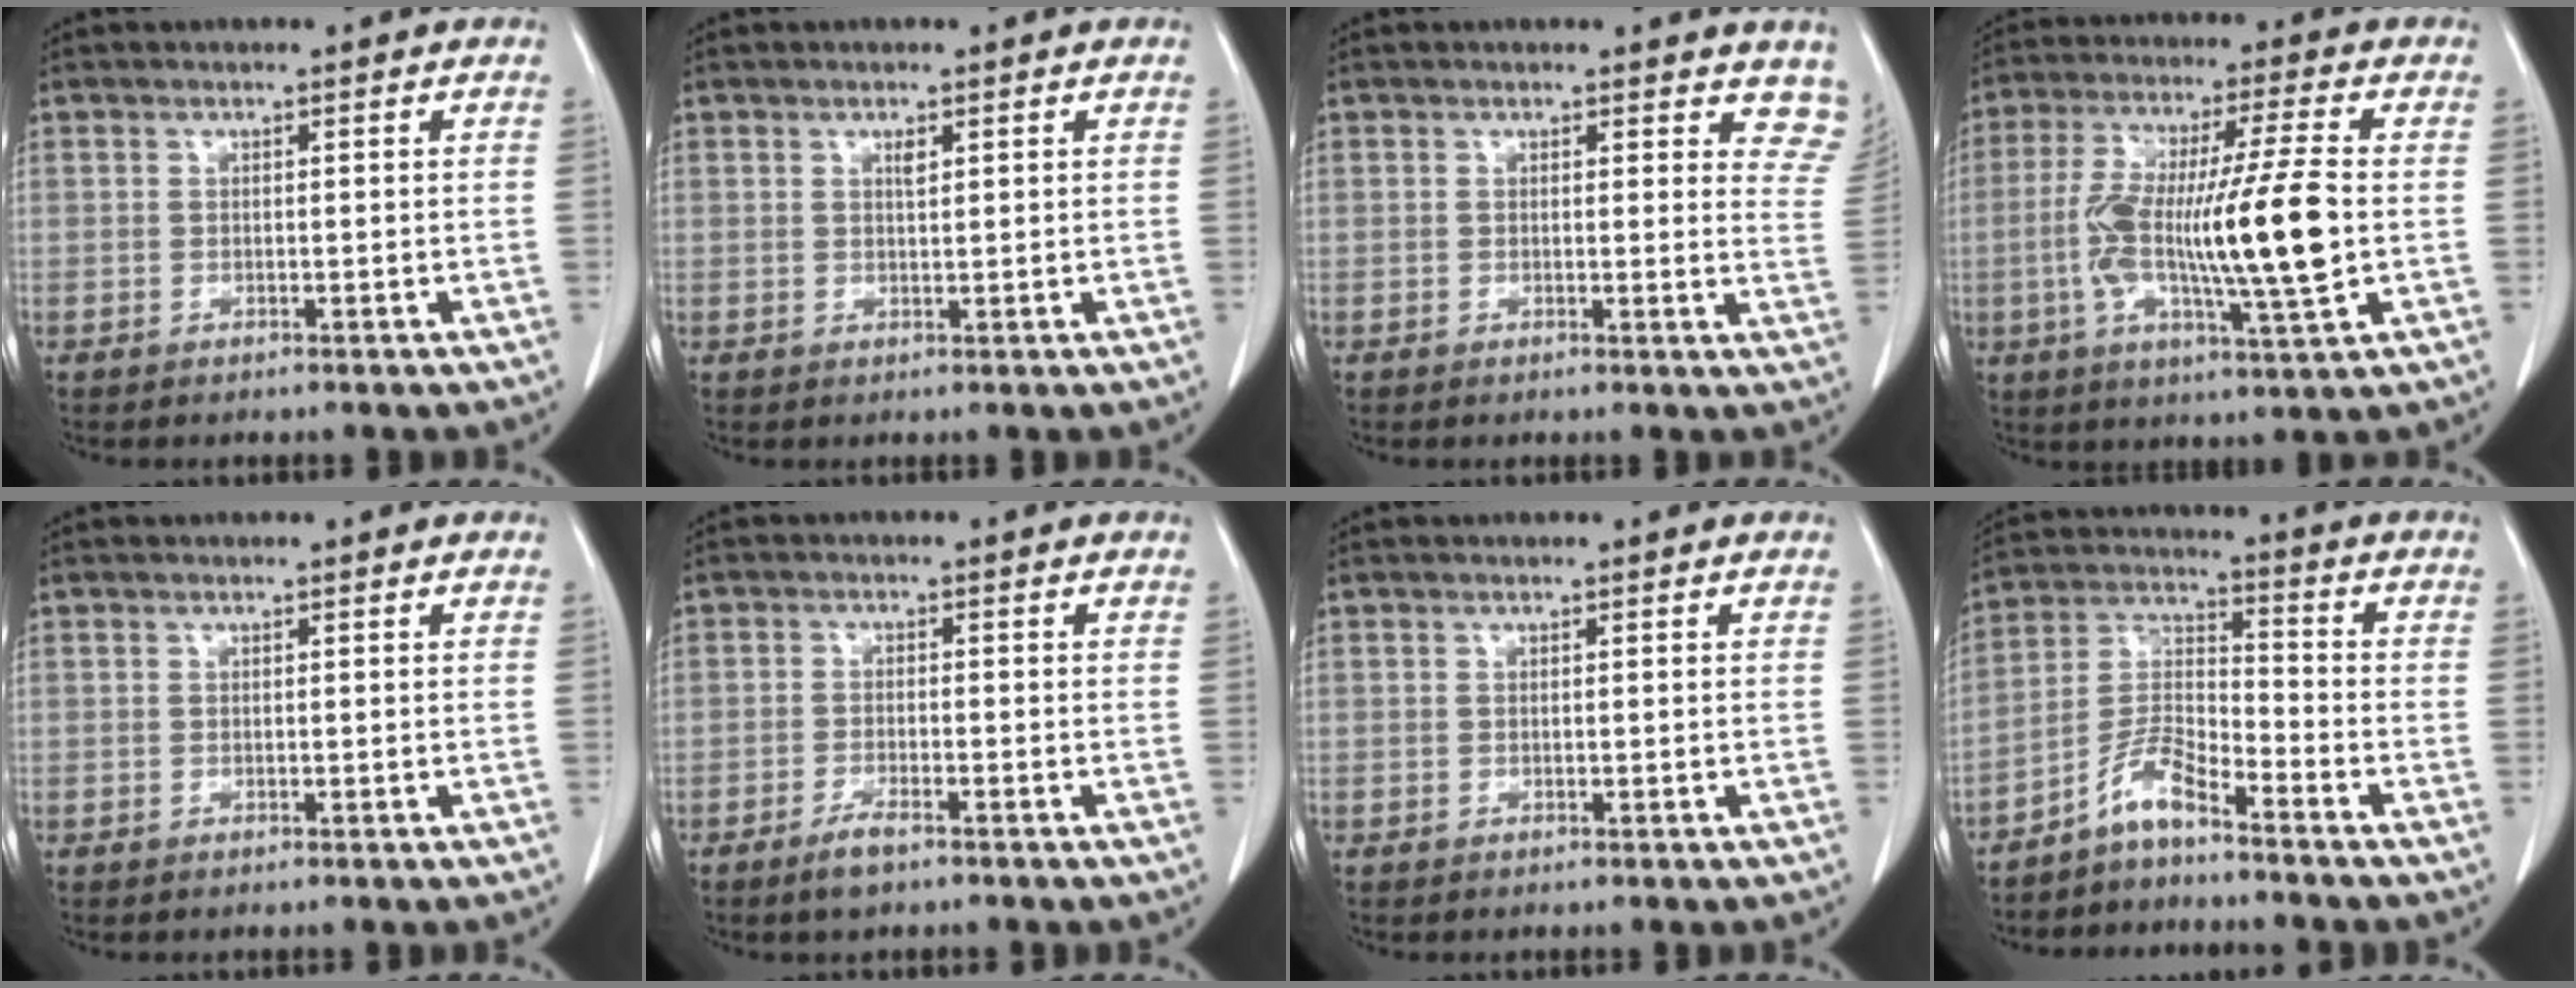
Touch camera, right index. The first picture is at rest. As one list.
[{"total": 1.1, "force": [0.6, 0.3, 0.9], "torque": [-0.017, -0.003, 0.010]}, {"total": 6.9, "force": [6.2, 2.4, 1.9], "torque": [0.010, -0.021, 0.037]}, {"total": 16.6, "force": [-1.6, 1.0, 16.5], "torque": [-0.307, 0.000, -0.029]}, {"total": 0.0}, {"total": 3.0, "force": [-2.2, 0.6, 2.0], "torque": [-0.043, -0.002, -0.041]}, {"total": 0.0}, {"total": 6.4, "force": [-5.1, 1.1, 3.8], "torque": [-0.086, 0.003, -0.105]}]